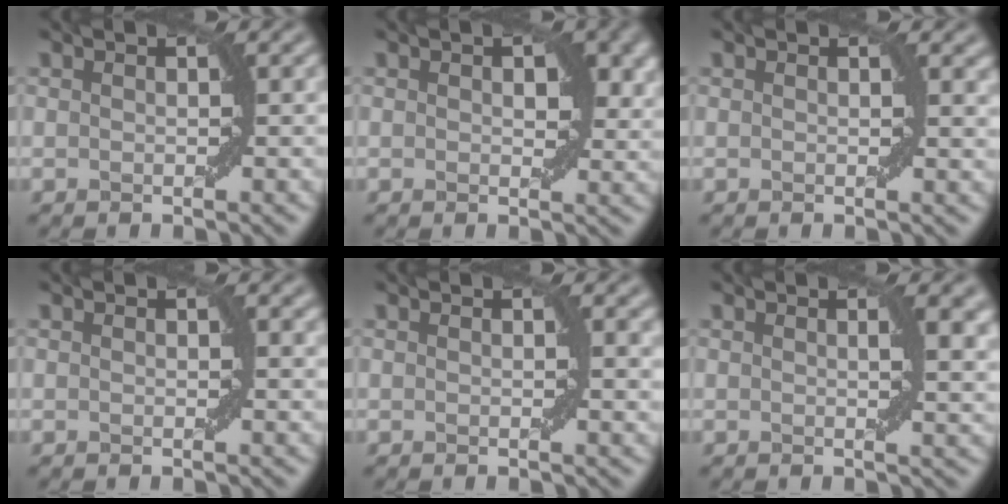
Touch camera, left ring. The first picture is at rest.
{"total": 3.5, "force": [0.9, 1.9, 2.7], "torque": [-0.032, -0.002, 0.016]}
{"total": 1.0, "force": [0.5, 0.2, 0.7], "torque": [-0.005, -0.003, 0.010]}
{"total": 0.7, "force": [0.4, 0.3, 0.5], "torque": [-0.001, -0.004, 0.007]}
{"total": 0.9, "force": [0.4, 0.1, 0.7], "torque": [-0.006, -0.004, 0.007]}
{"total": 3.1, "force": [1.0, 0.9, 2.8], "torque": [-0.030, 0.002, 0.016]}